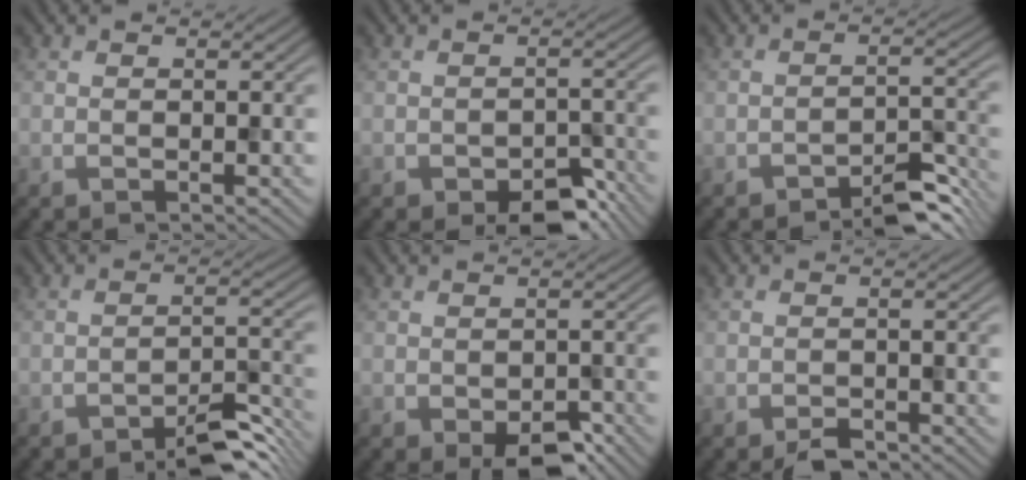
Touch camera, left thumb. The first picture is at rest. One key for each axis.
{"total": 5.4, "fx": -3.6, "fy": 2.5, "fz": 3.3, "tx": -0.043, "ty": -0.002, "tz": -0.048}
{"total": 4.6, "fx": -3.5, "fy": 1.2, "fz": 2.7, "tx": -0.034, "ty": 0.010, "tz": -0.056}
{"total": 5.4, "fx": -4.0, "fy": 1.5, "fz": 3.3, "tx": -0.042, "ty": 0.009, "tz": -0.062}
{"total": 4.0, "fx": -2.4, "fy": 1.9, "fz": 2.6, "tx": -0.037, "ty": -0.007, "tz": -0.030}
{"total": 2.0, "fx": -1.6, "fy": 0.7, "fz": 0.9, "tx": -0.014, "ty": -0.002, "tz": -0.029}